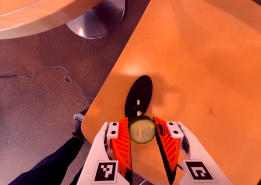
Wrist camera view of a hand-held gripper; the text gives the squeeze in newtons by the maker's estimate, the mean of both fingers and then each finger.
{"total": 8.2, "left": 7.4, "right": 8.9}